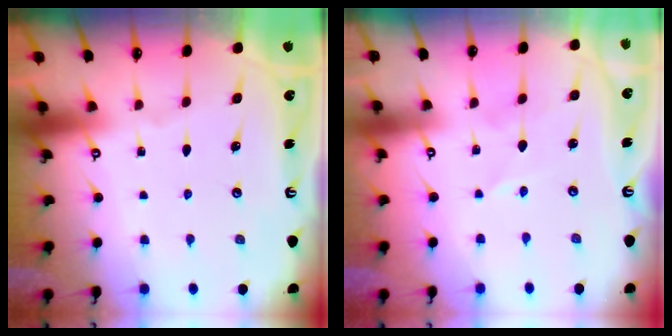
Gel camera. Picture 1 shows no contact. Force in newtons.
{"total": 2.2, "press": 2.1, "slide": 0.3}